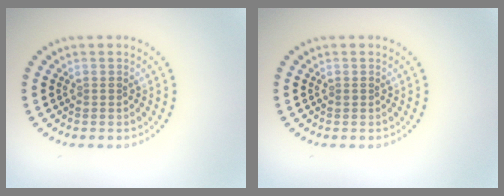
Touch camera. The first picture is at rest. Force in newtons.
{"total": 0.0}